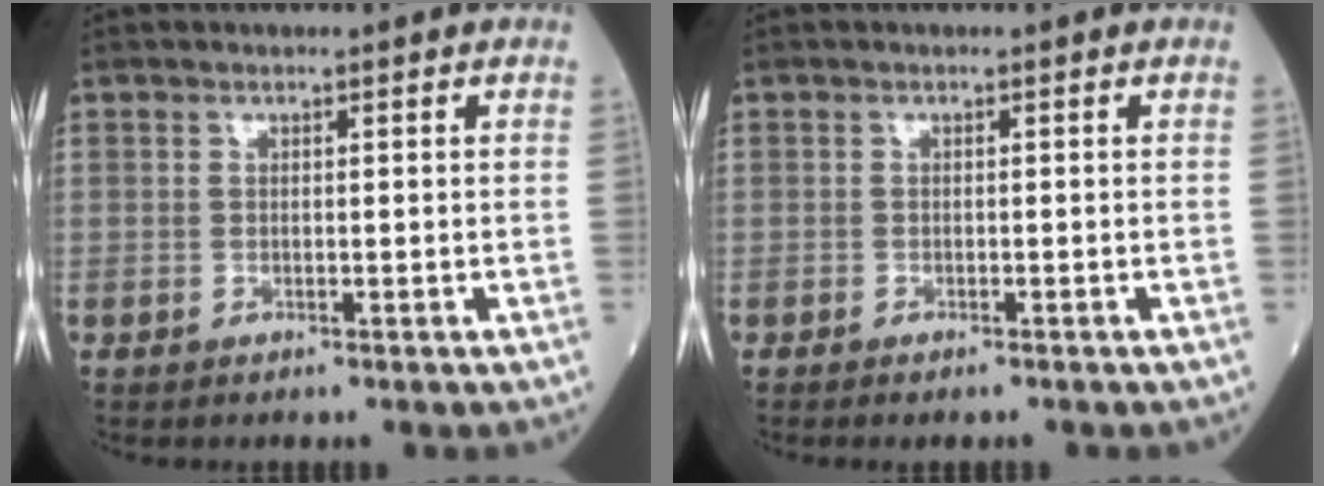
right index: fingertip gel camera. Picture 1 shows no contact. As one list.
[{"total": 1.0, "force": [-0.8, 0.2, 0.5], "torque": [-0.008, -0.002, -0.010]}]